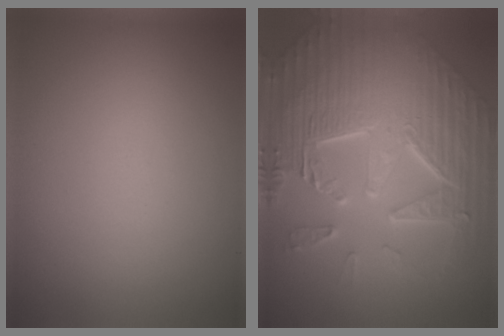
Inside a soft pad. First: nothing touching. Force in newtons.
{"total": 11.0, "press": 7.6, "slide": 7.9}